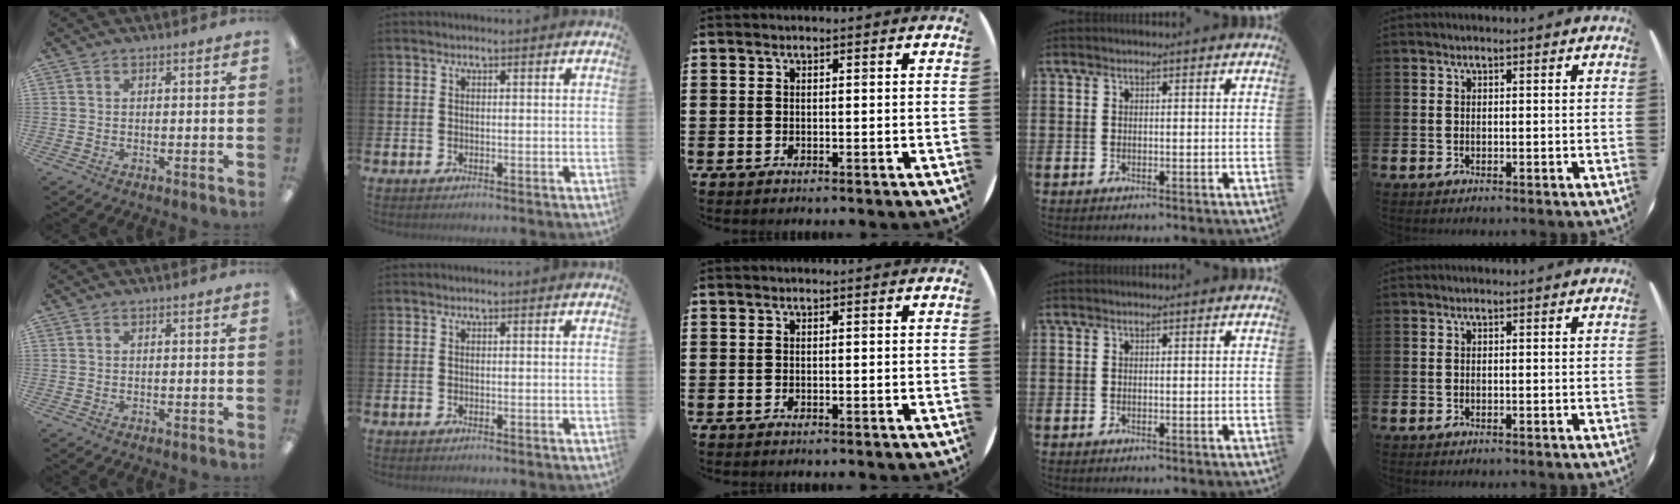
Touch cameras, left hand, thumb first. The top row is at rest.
{}